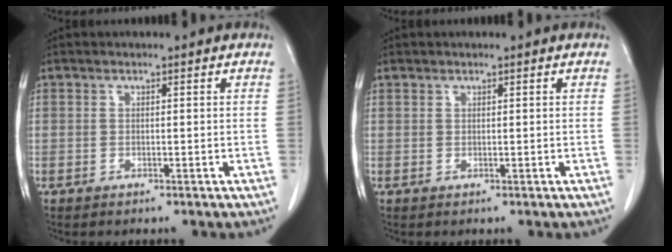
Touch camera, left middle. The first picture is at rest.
{"total": 0.5, "force": [0.5, 0.3, 0.0], "torque": [0.000, 0.003, 0.007]}